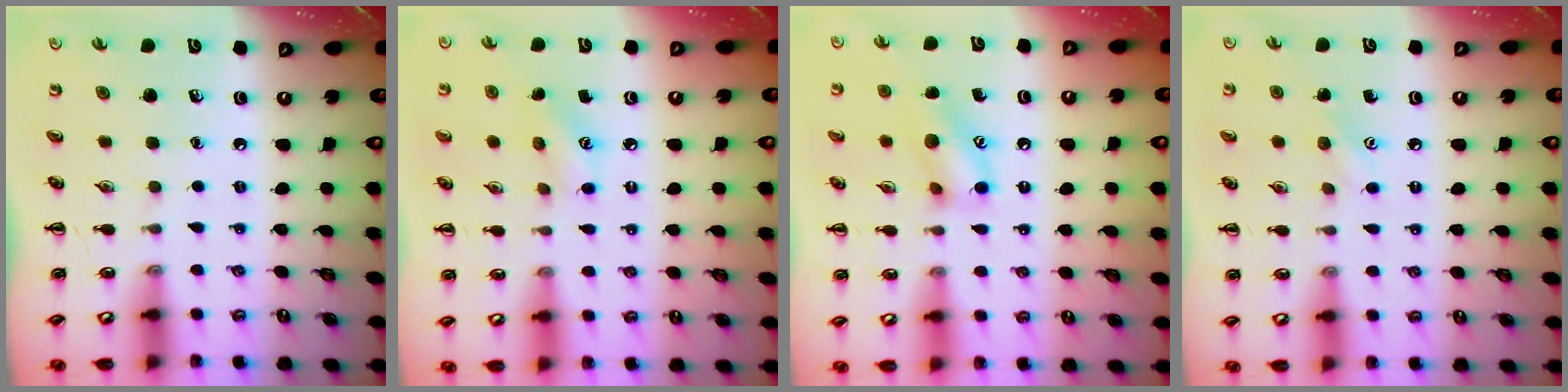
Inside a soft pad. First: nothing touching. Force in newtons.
{"total": 6.2, "press": 6.1, "slide": 1.1}
{"total": 11.9, "press": 11.8, "slide": 1.4}
{"total": 6.5, "press": 6.3, "slide": 1.7}